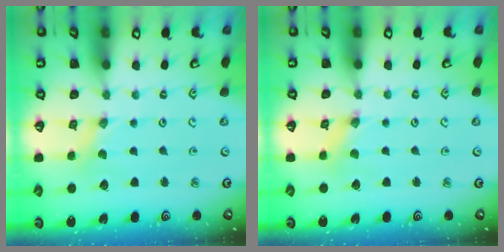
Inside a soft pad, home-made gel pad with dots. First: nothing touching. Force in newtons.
{"total": 0.5, "press": 0.5, "slide": 0.1}